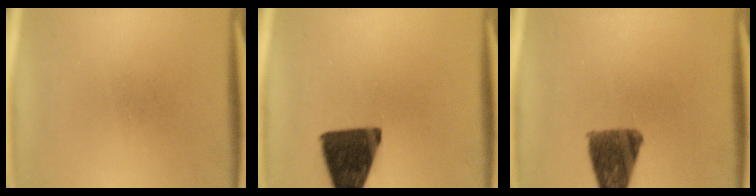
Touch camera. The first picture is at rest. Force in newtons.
{"total": 14.3}
{"total": 10.1}